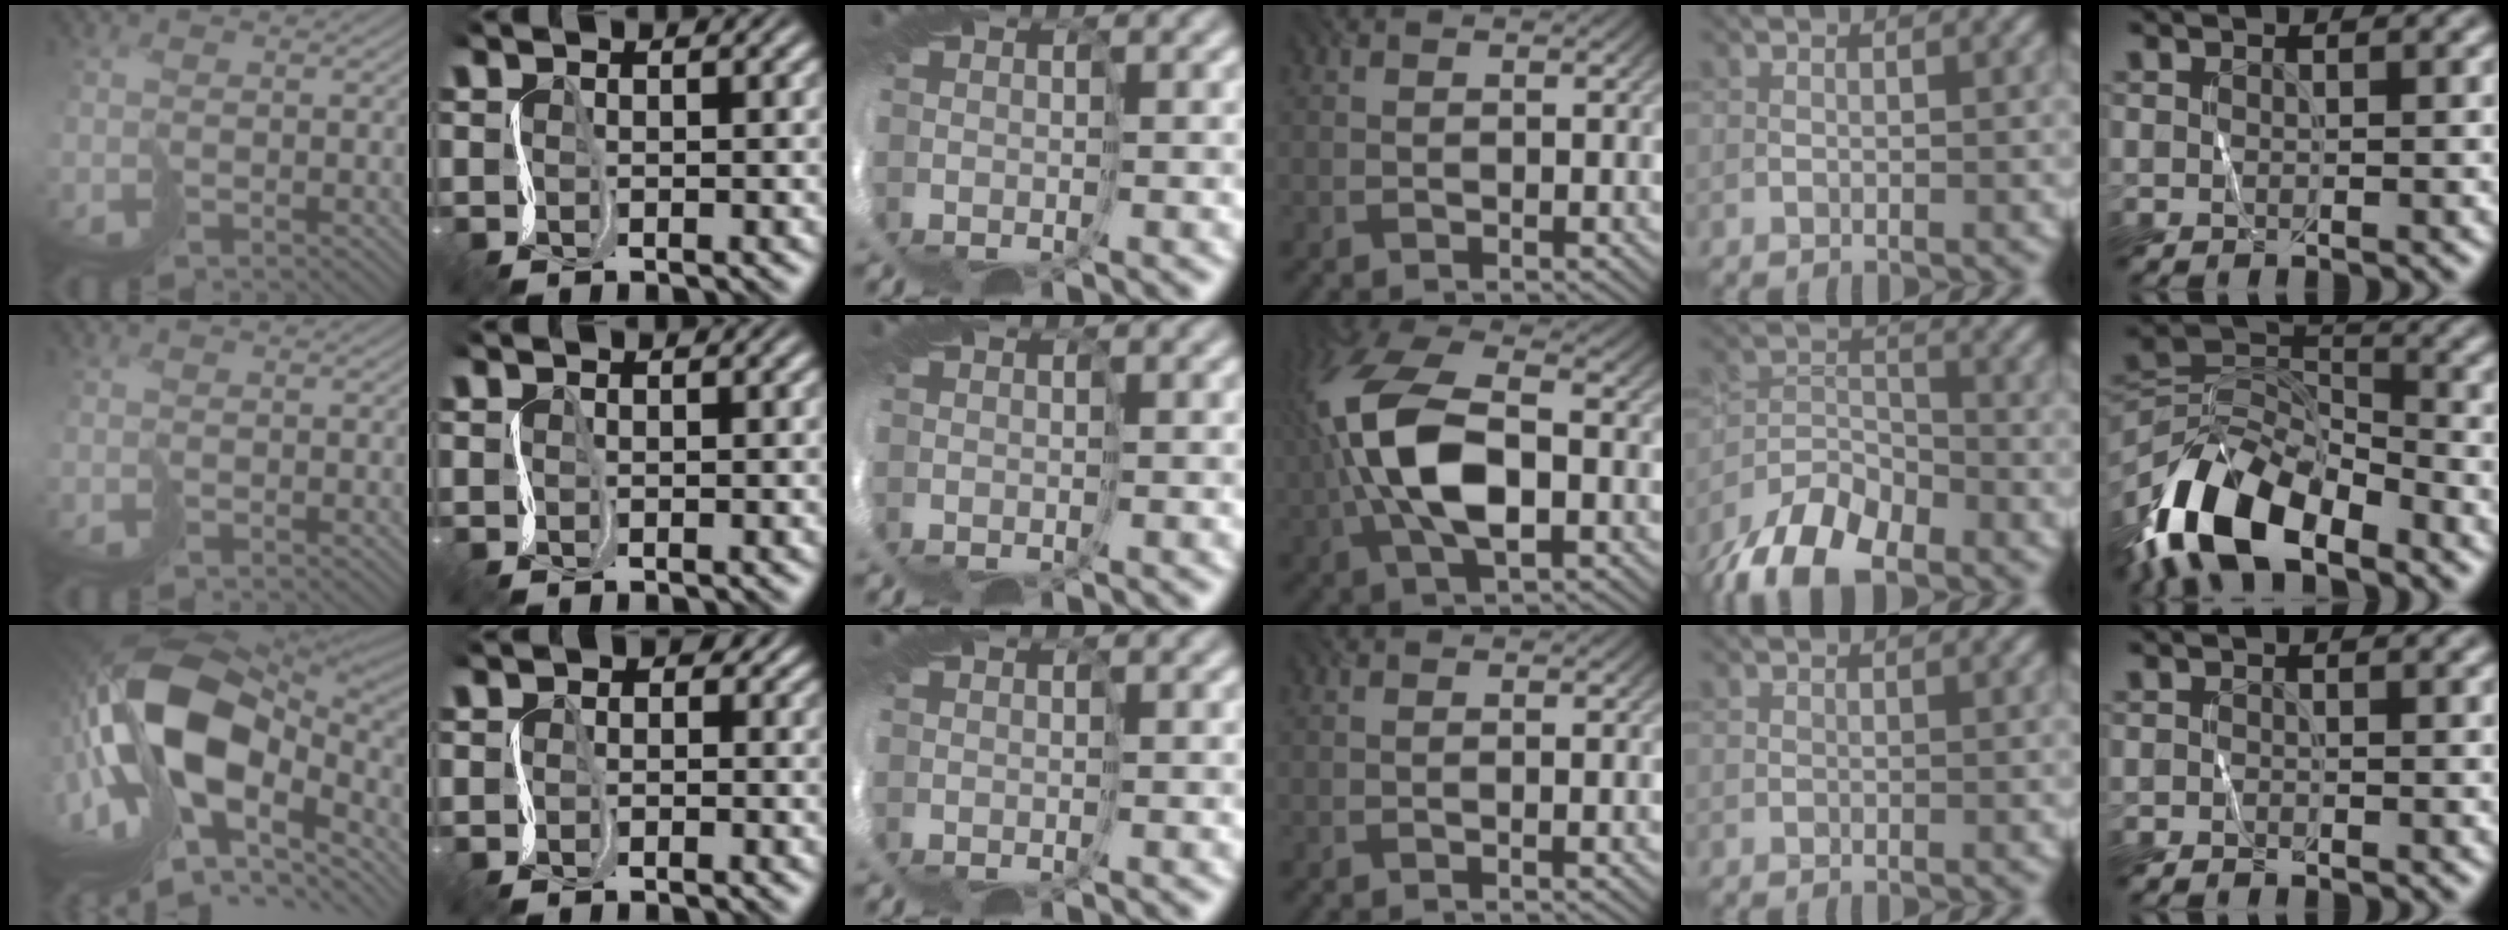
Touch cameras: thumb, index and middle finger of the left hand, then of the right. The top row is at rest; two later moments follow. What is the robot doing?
{"motion": "cut", "object": "tape"}